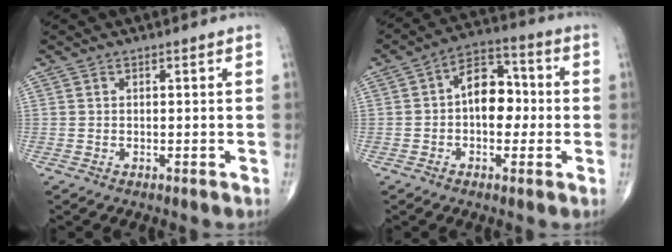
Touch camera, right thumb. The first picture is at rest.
{"total": 9.9, "force": [-0.3, 6.5, 7.5], "torque": [-0.082, 0.027, -0.017]}